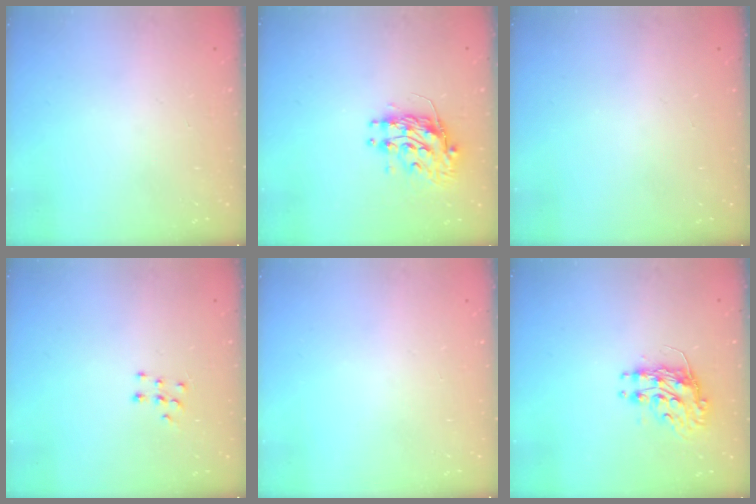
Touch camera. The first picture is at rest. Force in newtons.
{"total": 10.4, "press": 10.4, "slide": 0.9}
{"total": 0.0}
{"total": 6.0, "press": 6.0, "slide": 0.4}
{"total": 0.0}
{"total": 9.1, "press": 9.0, "slide": 1.0}